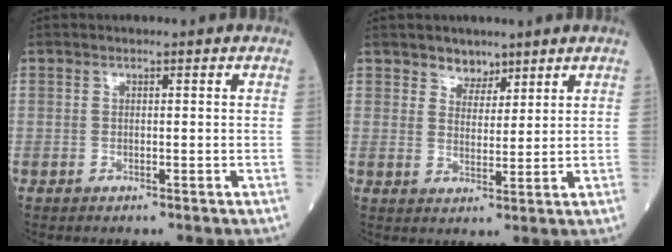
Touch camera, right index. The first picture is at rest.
{"total": 3.4, "force": [2.7, 2.0, 0.5], "torque": [-0.004, -0.001, 0.045]}